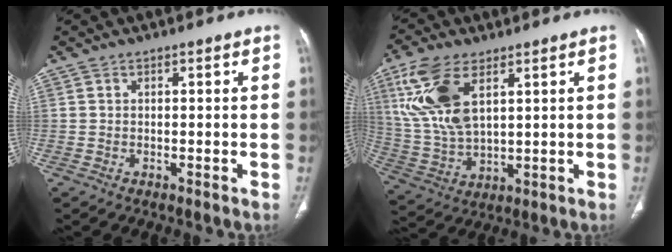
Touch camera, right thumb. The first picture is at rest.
{"total": 14.5, "force": [5.9, 7.1, 11.2], "torque": [-0.241, -0.015, 0.125]}